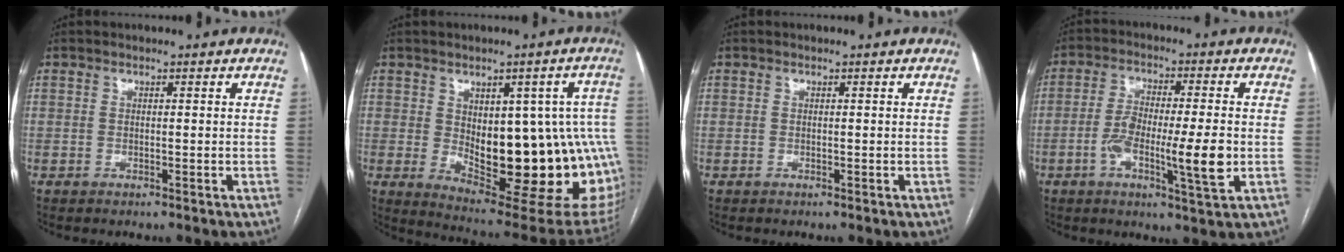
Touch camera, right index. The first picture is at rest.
{"total": 22.6, "force": [-1.3, 8.6, 20.9], "torque": [-0.205, 0.010, 0.014]}
{"total": 0.0}
{"total": 10.4, "force": [-2.3, 1.3, 10.0], "torque": [-0.176, -0.002, -0.038]}